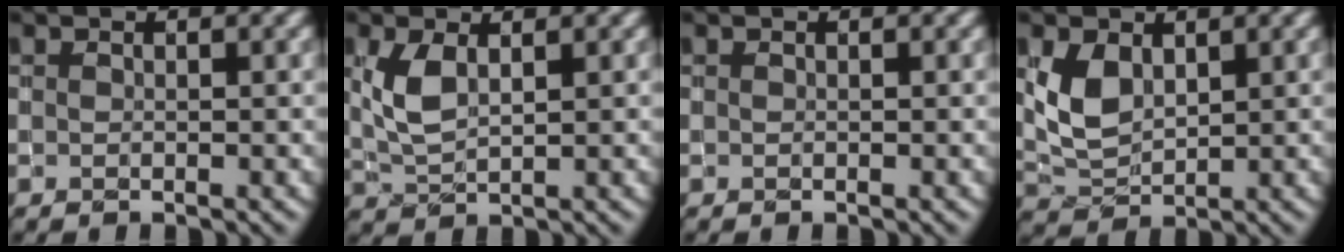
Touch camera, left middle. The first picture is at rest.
{"total": 3.1, "force": [0.8, 1.5, 2.6], "torque": [-0.065, 0.000, 0.021]}
{"total": 0.0}
{"total": 3.3, "force": [0.9, 2.2, 2.3], "torque": [-0.057, -0.003, 0.026]}